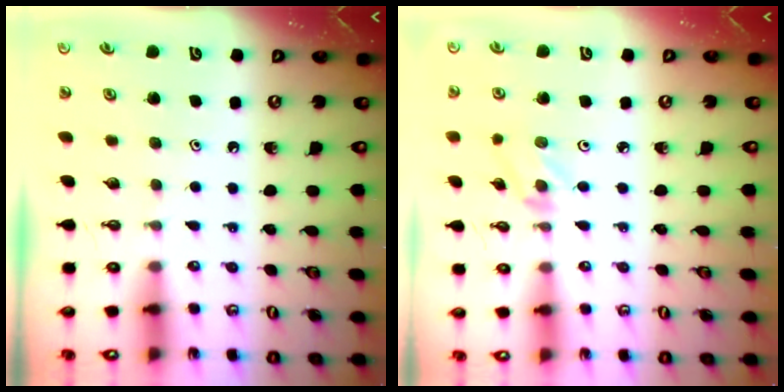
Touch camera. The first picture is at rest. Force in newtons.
{"total": 2.2, "press": 2.2, "slide": 0.3}